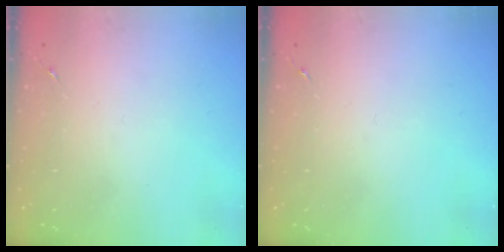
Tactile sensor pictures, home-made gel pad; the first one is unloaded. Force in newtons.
{"total": 0.0}